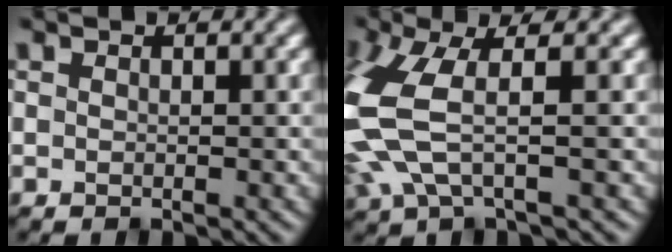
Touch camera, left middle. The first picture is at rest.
{"total": 7.2, "force": [-0.1, 2.8, 6.6], "torque": [-0.187, -0.006, -0.009]}